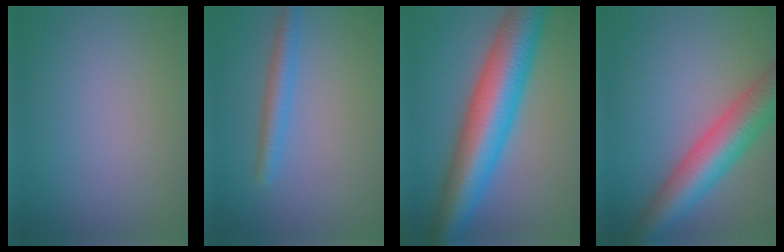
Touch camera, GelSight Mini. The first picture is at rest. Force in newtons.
{"total": 2.7, "press": 2.7, "slide": 0.1}
{"total": 12.3, "press": 12.3, "slide": 0.1}
{"total": 8.8, "press": 8.8, "slide": 0.3}